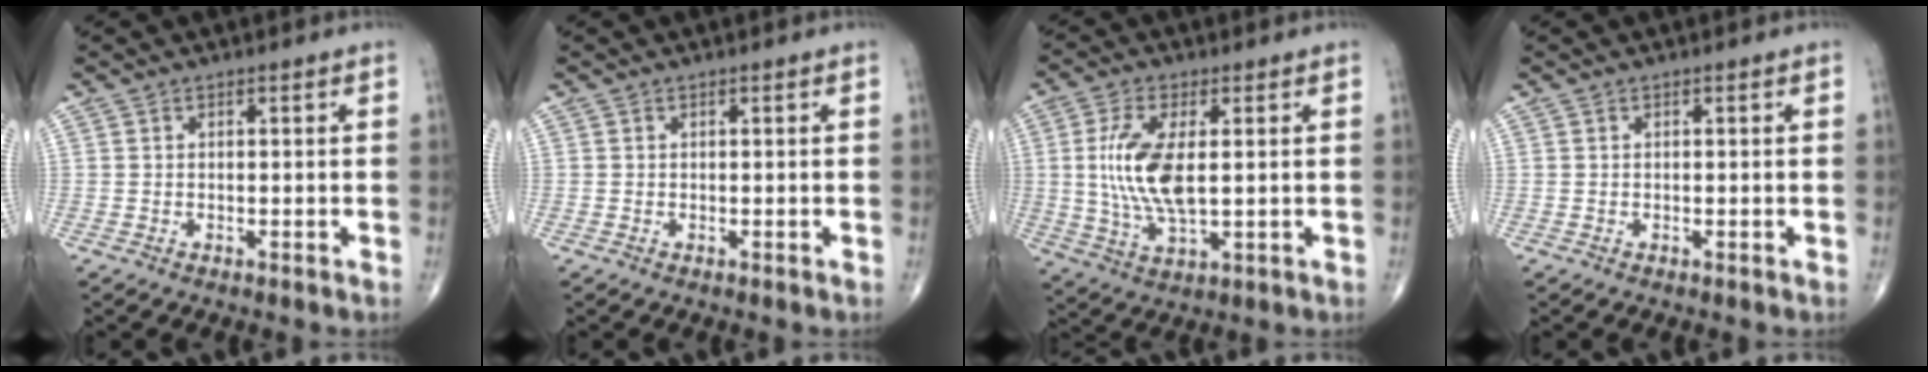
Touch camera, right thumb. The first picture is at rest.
{"total": 0.0}
{"total": 11.5, "force": [1.1, 4.8, 10.4], "torque": [-0.220, -0.012, 0.026]}
{"total": 0.0}